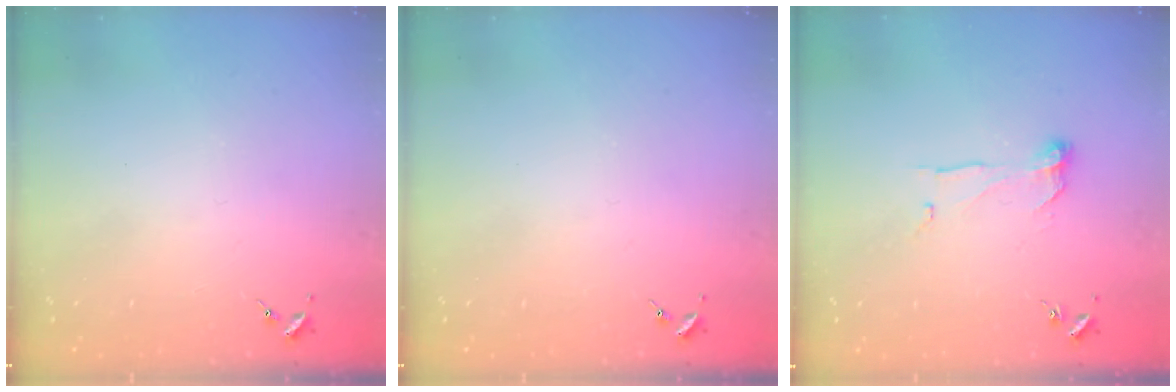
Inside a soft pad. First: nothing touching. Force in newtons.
{"total": 0.0}
{"total": 7.9, "press": 7.8, "slide": 0.3}